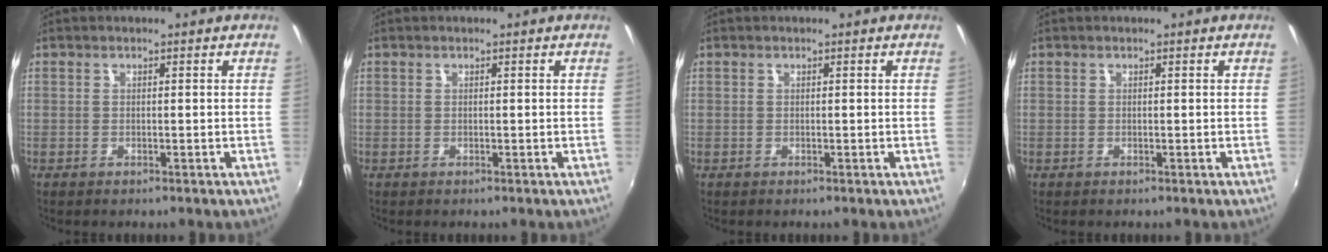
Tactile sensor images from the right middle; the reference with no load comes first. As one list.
[{"total": 0.0}, {"total": 0.0}, {"total": 0.0}]